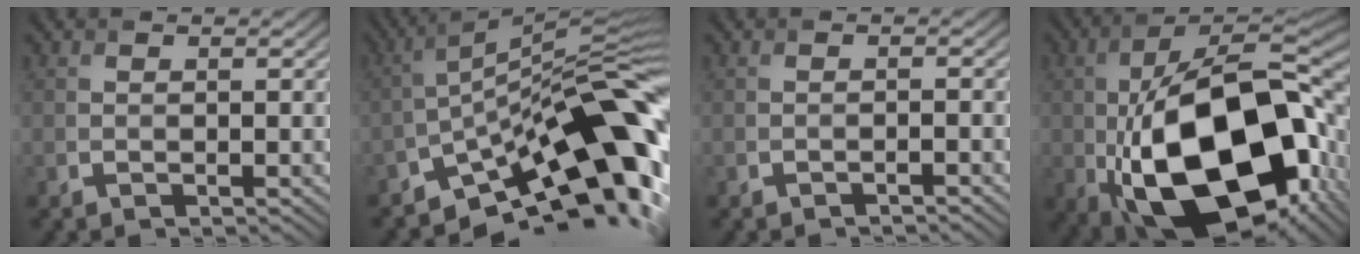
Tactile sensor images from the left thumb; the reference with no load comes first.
{"total": 17.1, "force": [-8.7, 5.9, 13.6], "torque": [-0.186, 0.012, -0.162]}
{"total": 0.6, "force": [-0.6, 0.0, 0.1], "torque": [0.000, 0.004, -0.013]}
{"total": 21.4, "force": [-5.1, 11.7, 17.2], "torque": [-0.322, -0.034, -0.071]}